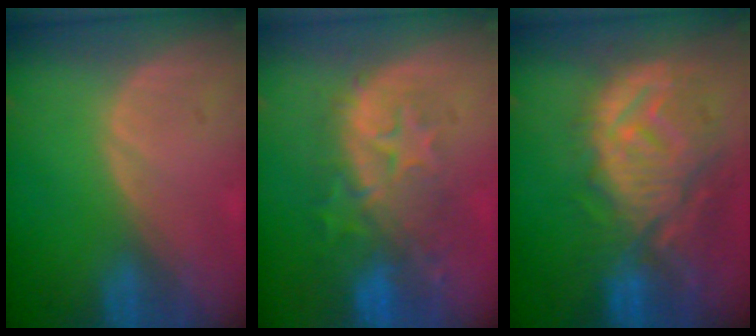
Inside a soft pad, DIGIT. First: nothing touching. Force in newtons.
{"total": 9.3, "press": 8.9, "slide": 2.8}
{"total": 12.6, "press": 11.2, "slide": 5.9}